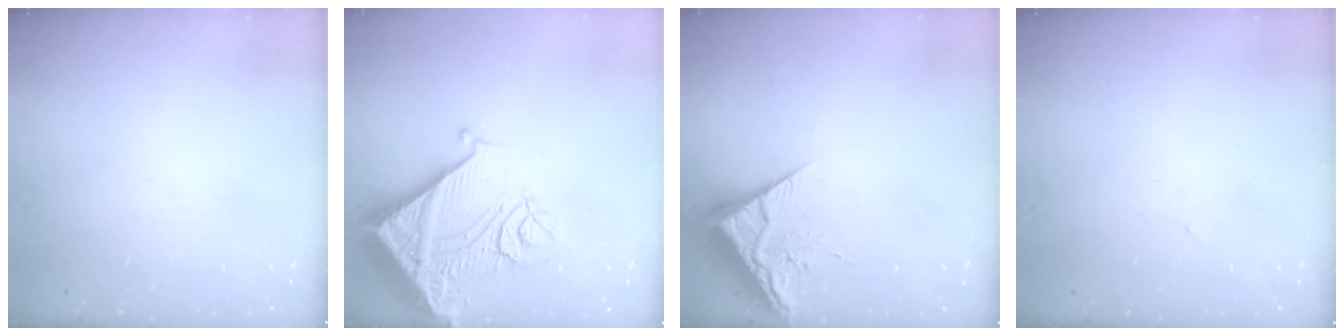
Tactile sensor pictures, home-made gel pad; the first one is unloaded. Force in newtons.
{"total": 20.9, "press": 20.7, "slide": 2.6}
{"total": 7.0, "press": 7.0, "slide": 0.7}
{"total": 2.4, "press": 2.3, "slide": 0.8}